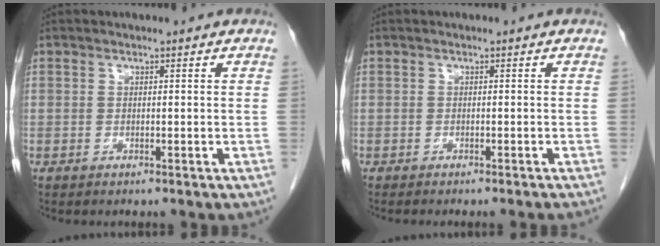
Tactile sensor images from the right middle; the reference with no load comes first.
{"total": 3.2, "force": [-2.8, -0.4, 1.4], "torque": [-0.015, 0.002, -0.036]}